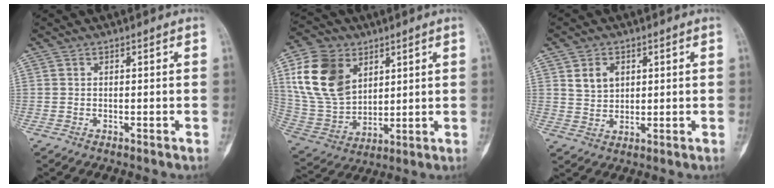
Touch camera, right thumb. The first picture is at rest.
{"total": 17.3, "force": [6.3, 12.4, 10.4], "torque": [-0.177, -0.018, 0.131]}
{"total": 4.9, "force": [1.9, 3.7, 2.6], "torque": [-0.028, -0.013, 0.038]}